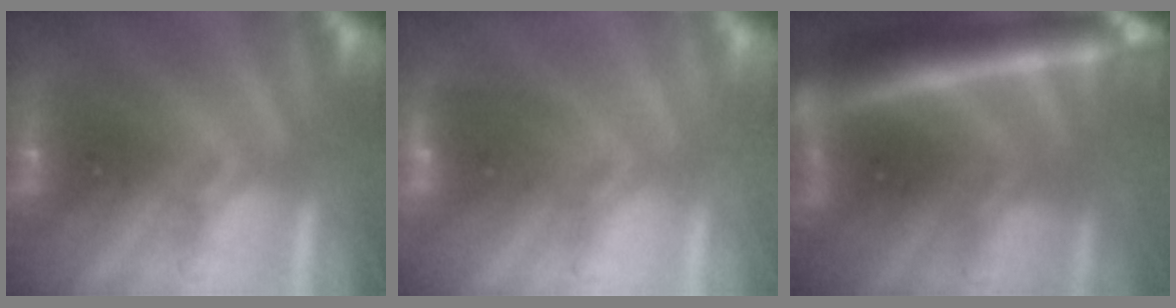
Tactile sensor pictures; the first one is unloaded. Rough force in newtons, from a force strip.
{"total": 1.8}
{"total": 8.6}